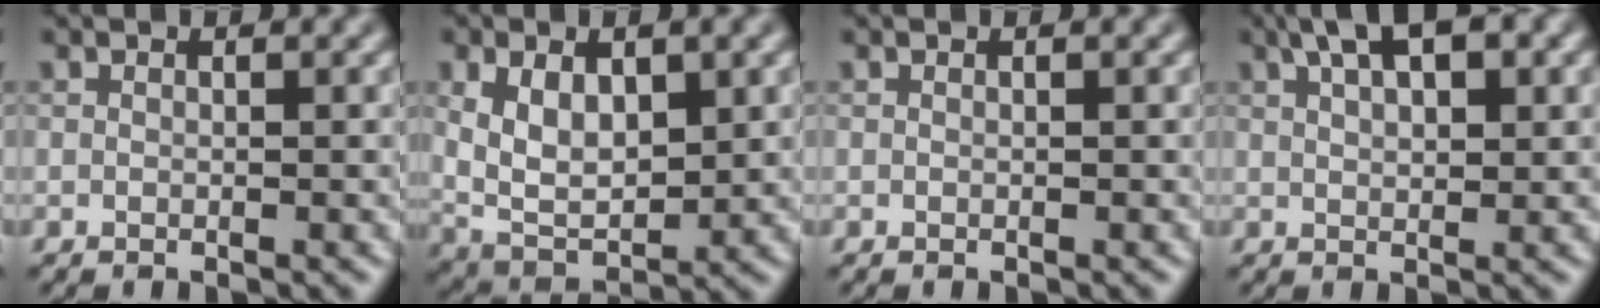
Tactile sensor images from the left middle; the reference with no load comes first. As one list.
[{"total": 6.5, "force": [1.2, 3.4, 5.4], "torque": [-0.110, -0.003, 0.028]}, {"total": 0.0}, {"total": 5.6, "force": [2.8, 2.3, 4.3], "torque": [-0.065, 0.011, 0.041]}]